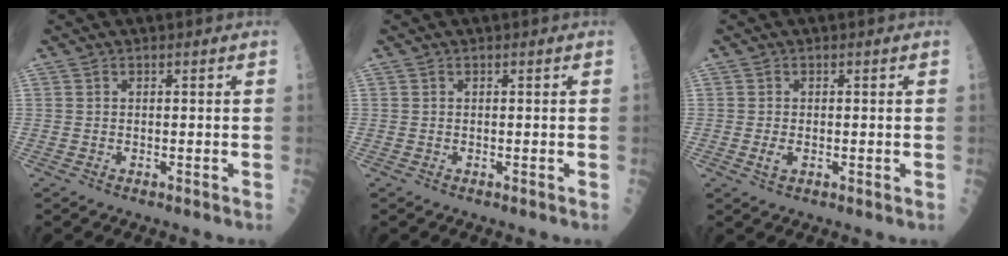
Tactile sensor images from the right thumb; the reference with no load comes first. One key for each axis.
{"total": 0.0}
{"total": 1.9, "fx": -0.3, "fy": 1.1, "fz": 1.5, "tx": -0.023, "ty": -0.001, "tz": -0.005}